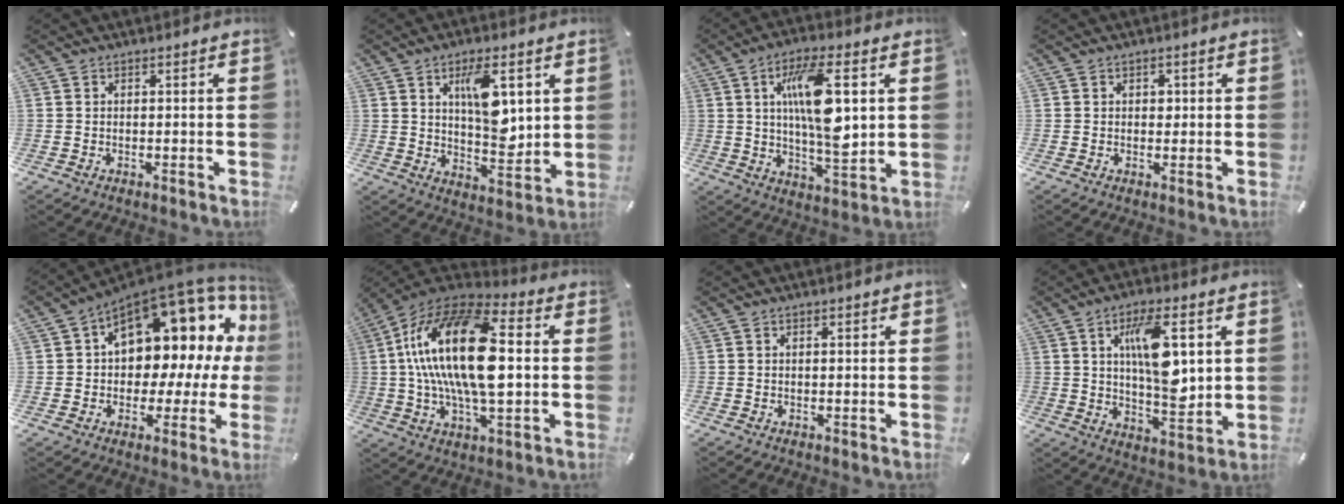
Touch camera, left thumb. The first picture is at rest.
{"total": 11.8, "force": [4.8, 5.4, 9.3], "torque": [-0.146, -0.020, 0.077]}
{"total": 15.7, "force": [3.7, 5.4, 14.3], "torque": [-0.268, -0.009, 0.055]}
{"total": 1.6, "force": [0.3, 1.3, 0.8], "torque": [-0.002, 0.001, 0.000]}
{"total": 16.6, "force": [7.8, 9.8, 11.0], "torque": [-0.139, -0.076, 0.125]}
{"total": 24.5, "force": [2.3, 11.3, 21.6], "torque": [-0.428, -0.004, 0.035]}
{"total": 0.9, "force": [0.4, 0.1, 0.8], "torque": [-0.015, 0.000, 0.007]}
{"total": 14.5, "force": [4.5, 5.9, 12.5], "torque": [-0.212, -0.011, 0.069]}